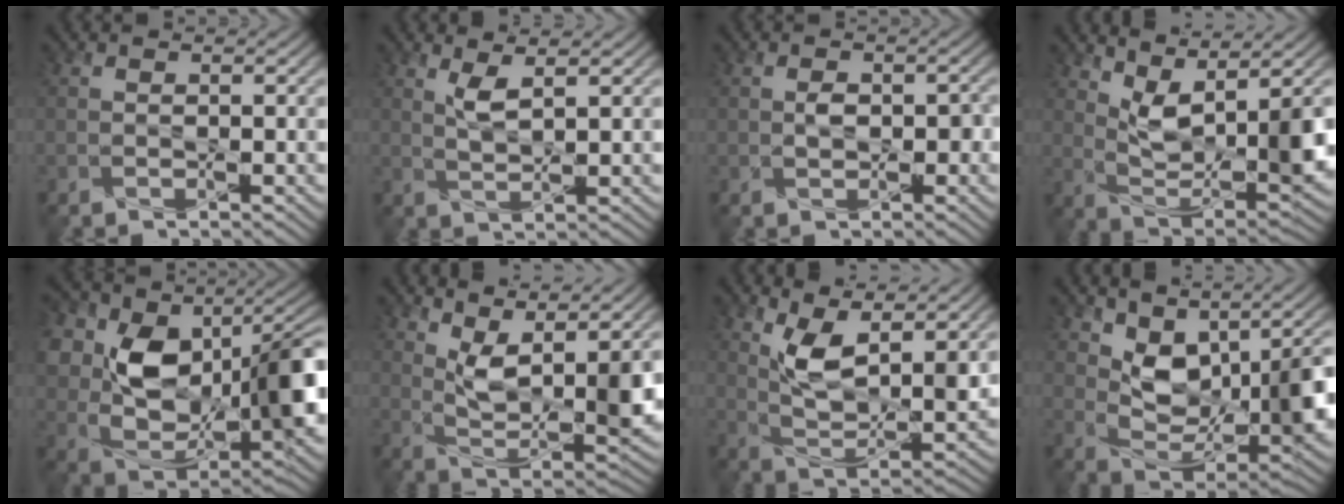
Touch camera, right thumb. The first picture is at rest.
{"total": 2.8, "force": [1.6, 0.6, 2.3], "torque": [-0.054, -0.002, 0.034]}
{"total": 2.3, "force": [-0.2, 1.4, 1.8], "torque": [-0.032, -0.003, -0.002]}
{"total": 8.6, "force": [4.1, 3.1, 6.9], "torque": [-0.134, -0.007, 0.086]}
{"total": 15.2, "force": [1.7, 10.5, 10.9], "torque": [-0.169, -0.012, 0.041]}
{"total": 8.5, "force": [4.2, 3.0, 6.8], "torque": [-0.131, -0.007, 0.086]}
{"total": 8.5, "force": [4.1, 3.5, 6.6], "torque": [-0.135, -0.012, 0.083]}
{"total": 9.3, "force": [3.6, 4.9, 7.0], "torque": [-0.126, -0.016, 0.072]}